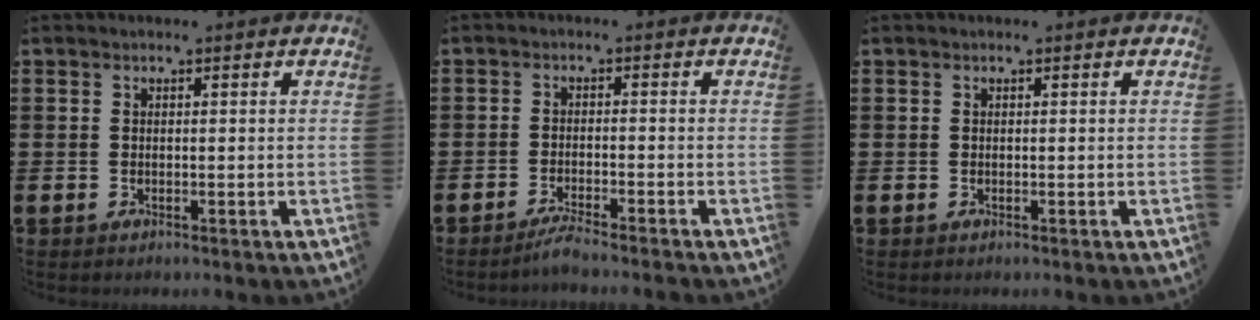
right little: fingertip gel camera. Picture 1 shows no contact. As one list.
[{"total": 2.2, "force": [-1.9, -0.2, 1.1], "torque": [-0.017, 0.005, -0.036]}, {"total": 0.0}]